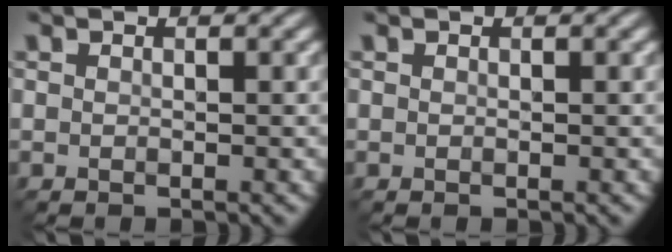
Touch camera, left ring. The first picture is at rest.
{"total": 0.0}